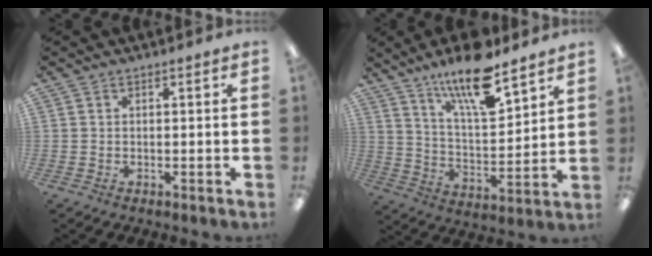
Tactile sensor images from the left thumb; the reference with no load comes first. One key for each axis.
{"total": 16.9, "fx": 12.6, "fy": 4.5, "fz": 10.3, "tx": -0.181, "ty": -0.067, "tz": 0.209}